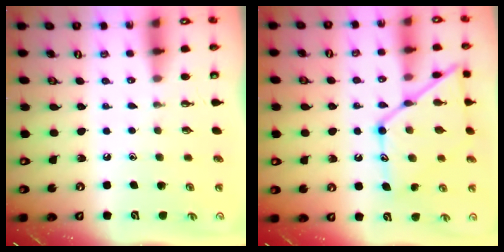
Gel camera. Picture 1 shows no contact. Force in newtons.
{"total": 17.3, "press": 17.2, "slide": 1.3}